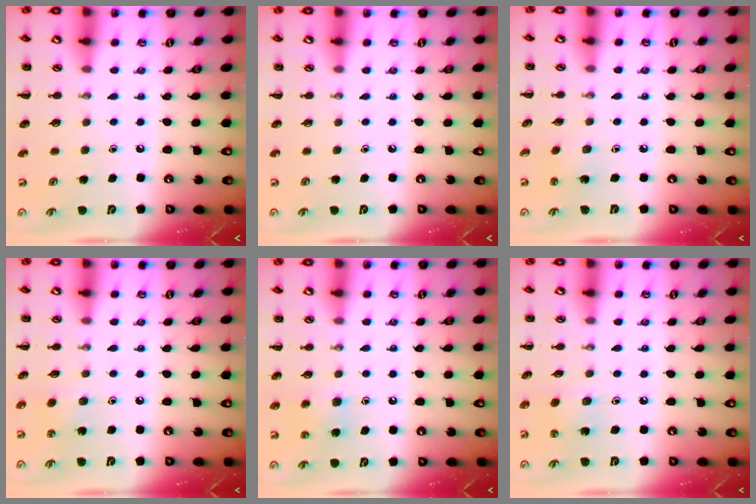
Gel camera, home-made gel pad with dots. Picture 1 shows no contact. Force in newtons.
{"total": 0.0}
{"total": 2.1, "press": 2.0, "slide": 0.8}
{"total": 5.9, "press": 5.7, "slide": 1.4}
{"total": 7.9, "press": 7.7, "slide": 1.7}
{"total": 2.5, "press": 2.4, "slide": 0.8}